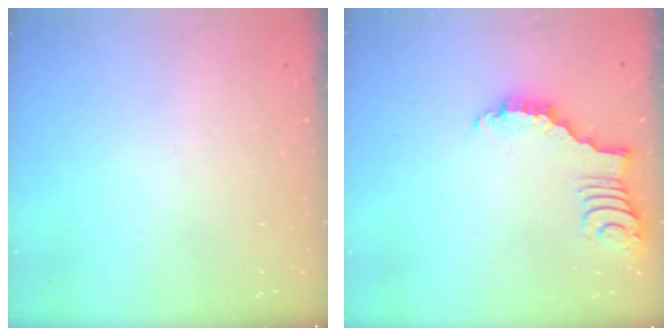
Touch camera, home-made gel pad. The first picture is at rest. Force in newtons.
{"total": 2.9, "press": 2.9, "slide": 0.4}